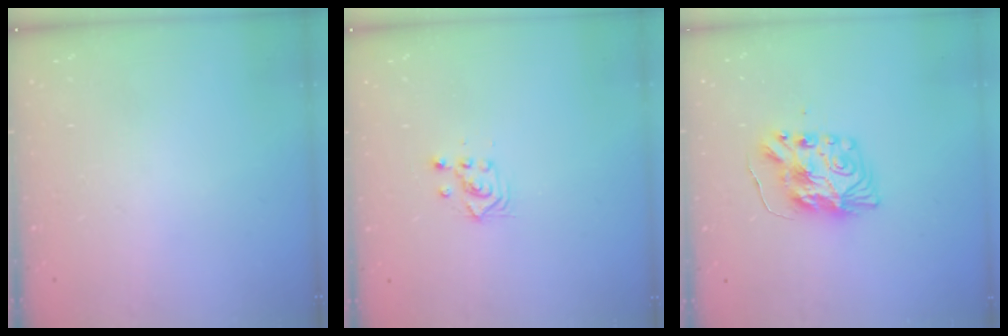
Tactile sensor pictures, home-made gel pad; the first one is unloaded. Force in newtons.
{"total": 2.3, "press": 2.3, "slide": 0.1}
{"total": 9.5, "press": 9.5, "slide": 0.4}